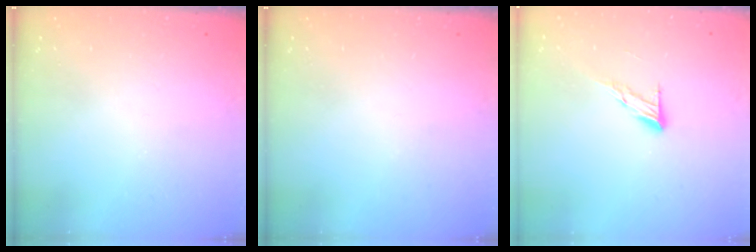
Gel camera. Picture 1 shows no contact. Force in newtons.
{"total": 0.0}
{"total": 7.3, "press": 7.3, "slide": 0.4}